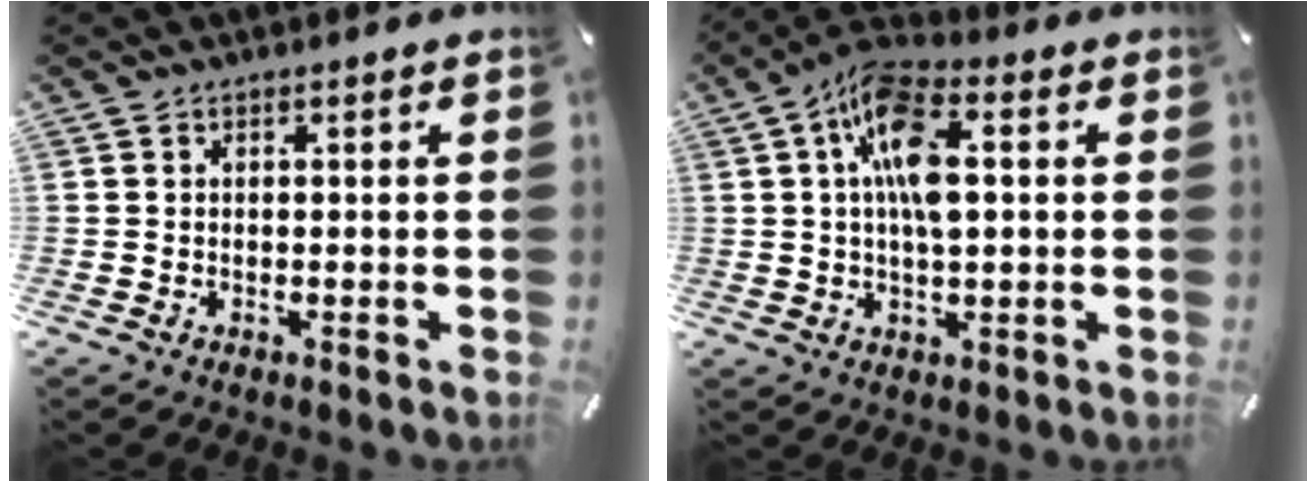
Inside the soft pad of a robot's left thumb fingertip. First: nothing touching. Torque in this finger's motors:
{"motor_torque": [2.27, 2.68, 1.28, -1.17, 0.62]}